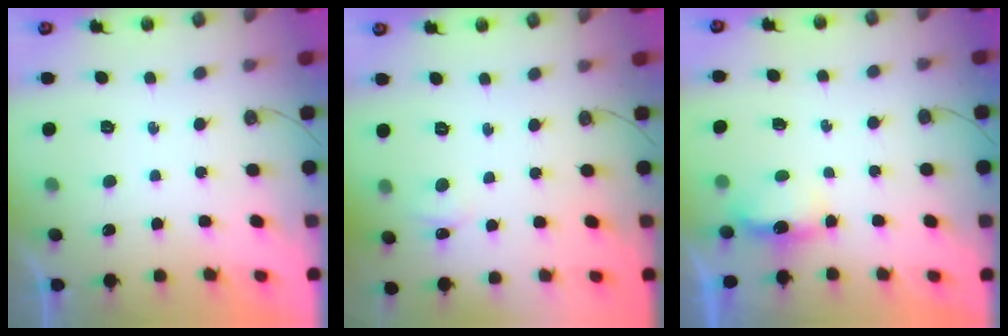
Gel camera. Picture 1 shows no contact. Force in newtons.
{"total": 2.8, "press": 2.8, "slide": 0.3}
{"total": 3.4, "press": 3.4, "slide": 0.5}